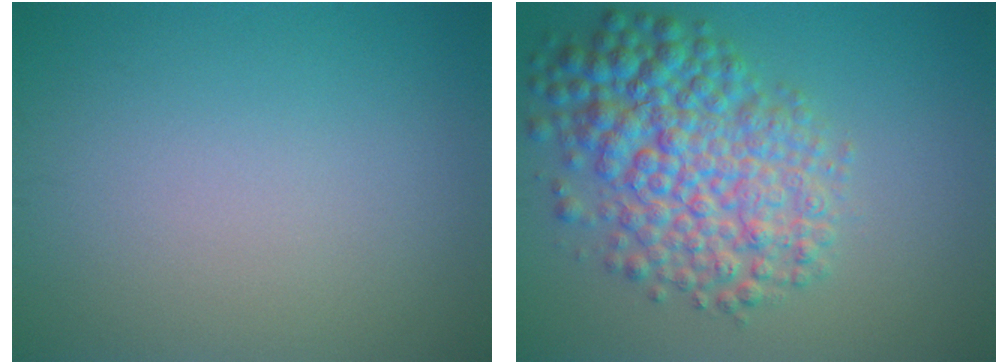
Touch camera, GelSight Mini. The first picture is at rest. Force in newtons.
{"total": 7.7, "press": 7.7, "slide": 0.2}